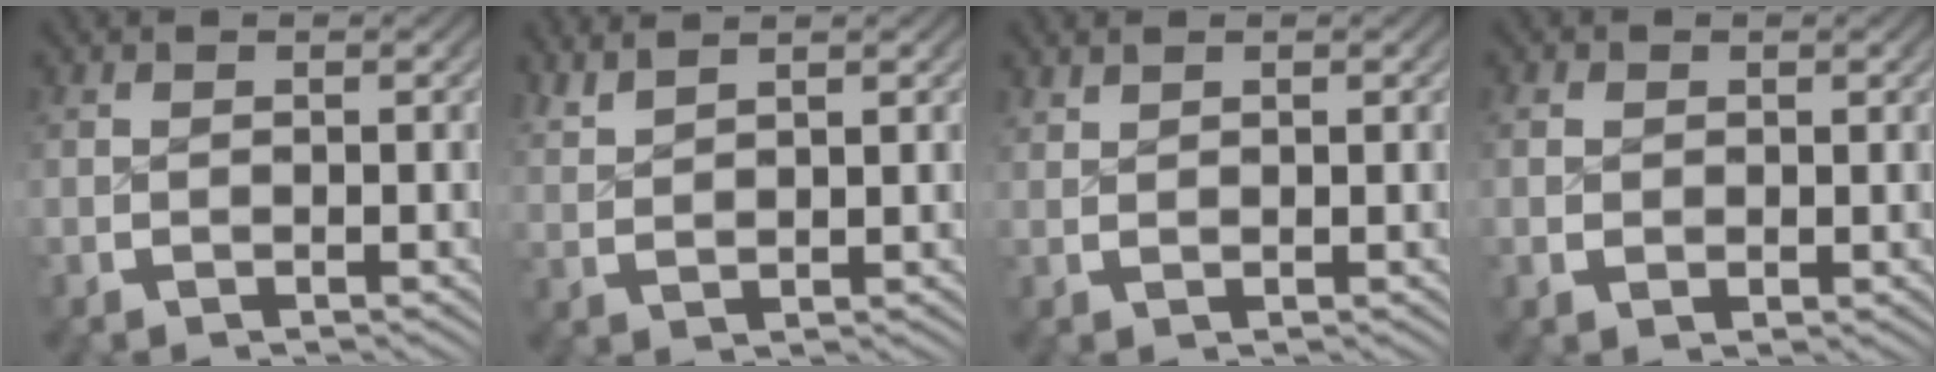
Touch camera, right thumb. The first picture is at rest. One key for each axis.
{"total": 2.8, "fx": 2.5, "fy": 0.4, "fz": 1.2, "tx": -0.020, "ty": 0.007, "tz": 0.053}
{"total": 1.0, "fx": 1.0, "fy": 0.0, "fz": 0.3, "tx": -0.003, "ty": 0.002, "tz": 0.023}
{"total": 1.4, "fx": 0.4, "fy": 1.2, "fz": 0.7, "tx": -0.015, "ty": -0.007, "tz": 0.012}